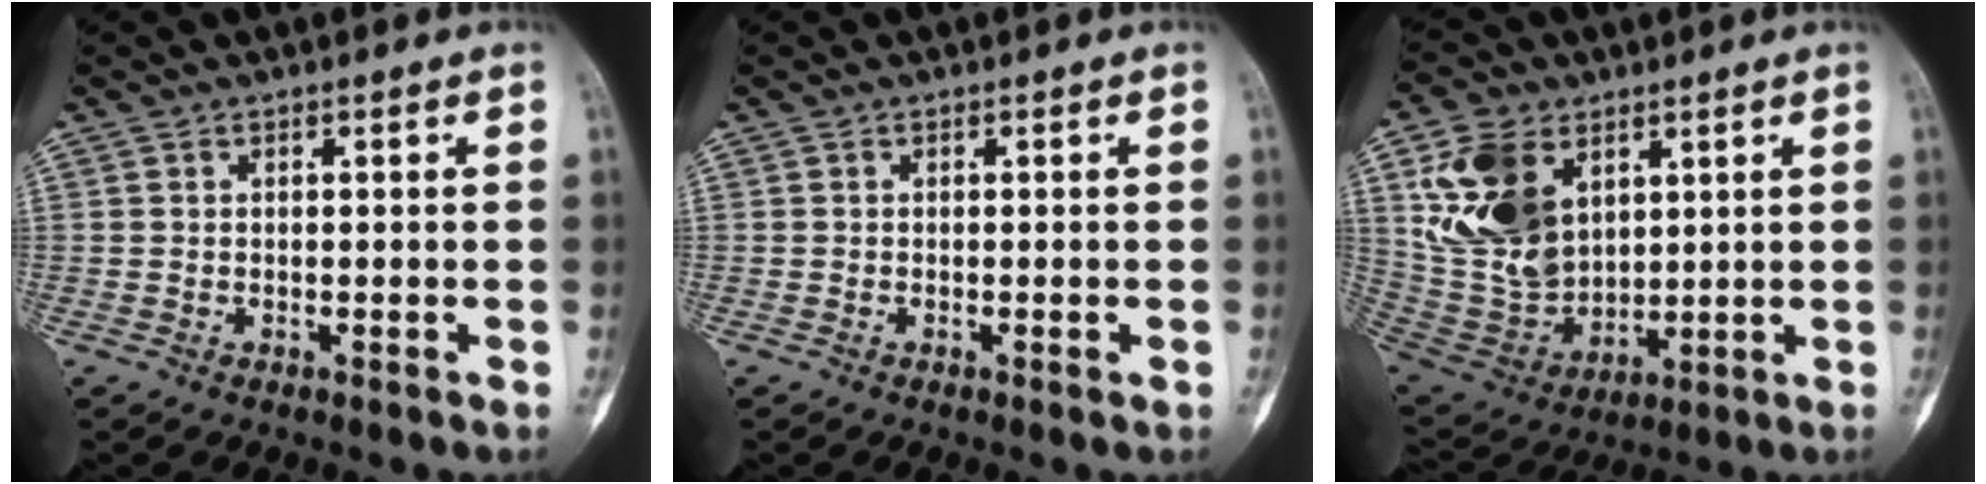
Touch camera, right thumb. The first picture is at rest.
{"total": 0.6, "force": [-0.2, 0.1, 0.6], "torque": [-0.005, 0.000, -0.001]}
{"total": 16.1, "force": [6.1, 11.1, 10.0], "torque": [-0.173, -0.025, 0.138]}